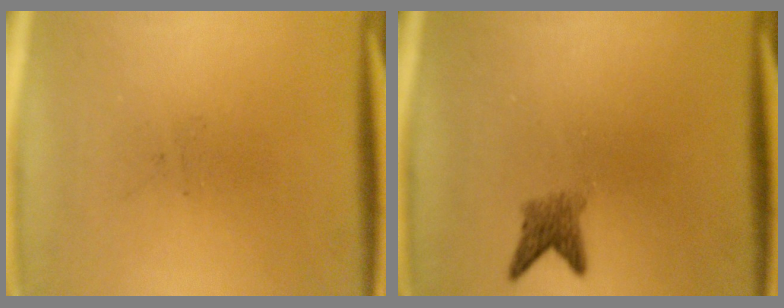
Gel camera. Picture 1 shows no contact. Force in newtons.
{"total": 2.4}